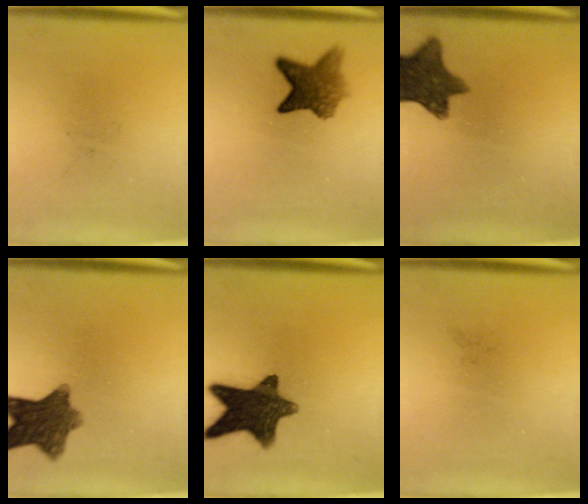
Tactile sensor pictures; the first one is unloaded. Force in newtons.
{"total": 7.0}
{"total": 10.8}
{"total": 9.5}
{"total": 12.9}
{"total": 0.0}